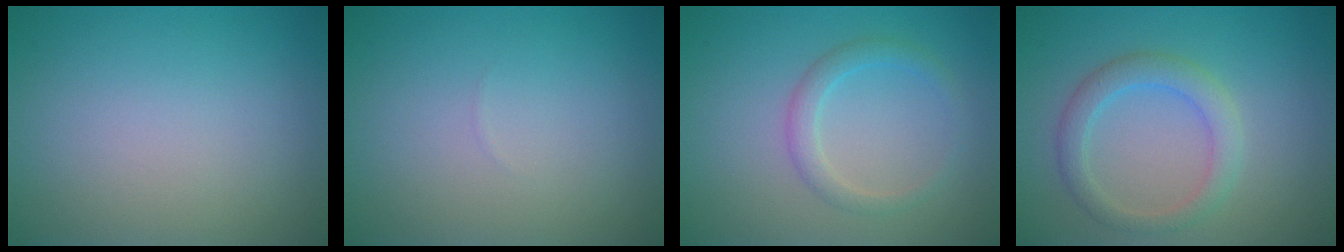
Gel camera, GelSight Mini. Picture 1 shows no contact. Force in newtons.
{"total": 0.0}
{"total": 2.0, "press": 2.0, "slide": 0.1}
{"total": 2.9, "press": 2.9, "slide": 0.2}